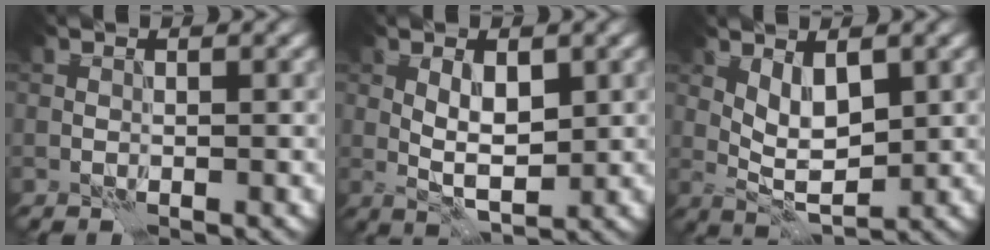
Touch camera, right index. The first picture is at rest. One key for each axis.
{"total": 3.3, "fx": 0.3, "fy": 1.4, "fz": 3.0, "tx": -0.052, "ty": -0.004, "tz": 0.007}
{"total": 3.5, "fx": 0.7, "fy": 1.5, "fz": 3.1, "tx": -0.055, "ty": -0.006, "tz": 0.016}